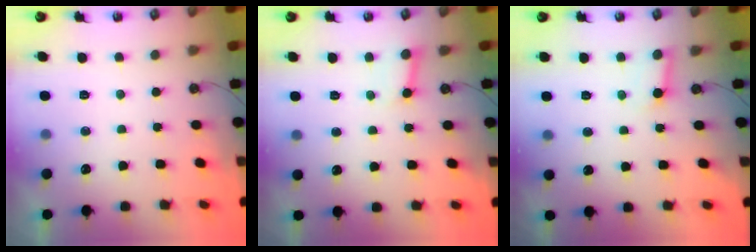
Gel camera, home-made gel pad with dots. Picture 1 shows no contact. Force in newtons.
{"total": 4.2, "press": 4.2, "slide": 0.5}
{"total": 4.0, "press": 4.0, "slide": 0.3}